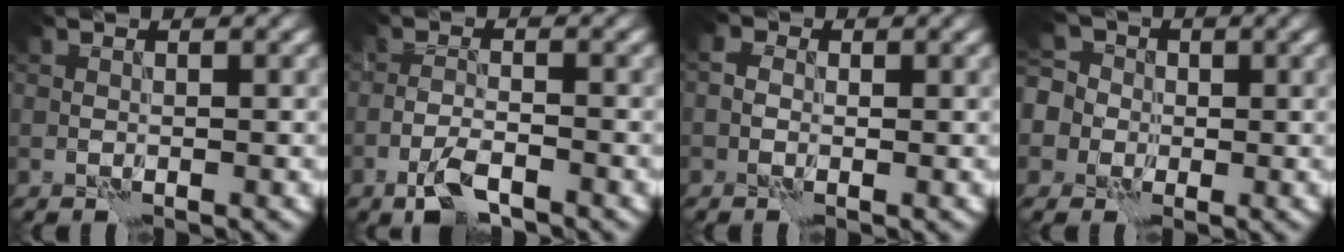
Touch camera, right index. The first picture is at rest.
{"total": 3.2, "force": [-2.1, 1.0, 2.2], "torque": [-0.049, 0.001, -0.046]}
{"total": 1.8, "force": [0.1, 1.5, 1.0], "torque": [-0.013, 0.011, -0.014]}
{"total": 7.1, "force": [-0.8, 6.6, 2.4], "torque": [-0.059, 0.024, -0.059]}